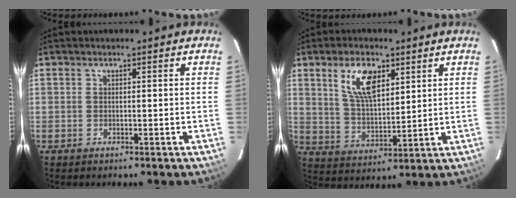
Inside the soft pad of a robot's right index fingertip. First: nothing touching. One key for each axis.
{"total": 9.8, "fx": 4.7, "fy": 4.6, "fz": 7.2, "tx": -0.136, "ty": 0.009, "tz": 0.097}